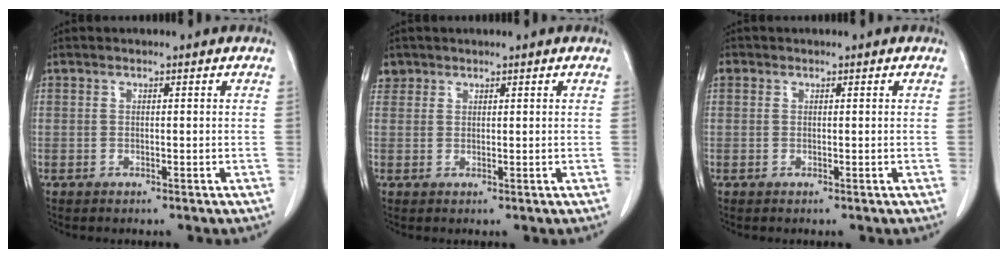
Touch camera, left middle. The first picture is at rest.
{"total": 1.9, "force": [1.3, 1.4, -0.1], "torque": [0.012, 0.008, 0.022]}
{"total": 1.0, "force": [0.4, 0.8, 0.2], "torque": [0.002, 0.010, 0.006]}